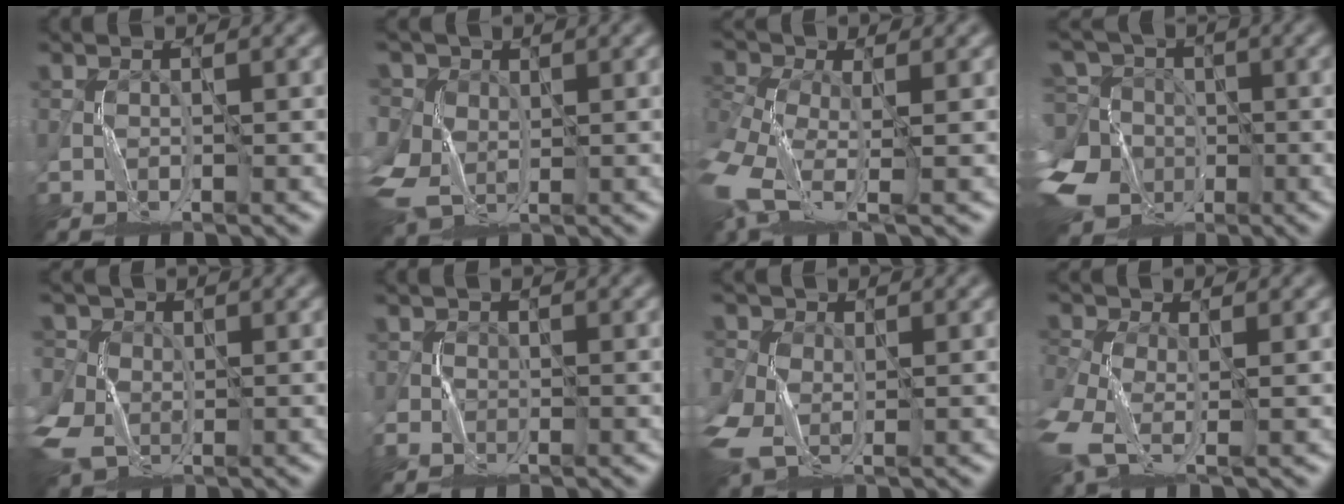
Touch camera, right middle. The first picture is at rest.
{"total": 6.0, "force": [0.4, 5.3, 2.9], "torque": [-0.101, -0.006, 0.017]}
{"total": 6.4, "force": [-2.2, 3.6, 4.8], "torque": [-0.112, -0.015, -0.052]}
{"total": 10.6, "force": [-4.0, 8.7, 4.6], "torque": [-0.112, -0.019, -0.075]}
{"total": 5.5, "force": [-0.2, 4.8, 2.6], "torque": [-0.084, -0.012, 0.003]}
{"total": 1.0, "force": [-0.1, 0.8, -0.7], "torque": [0.017, -0.003, -0.001]}
{"total": 5.6, "force": [-0.8, 4.6, 3.2], "torque": [-0.098, -0.023, -0.014]}
{"total": 5.2, "force": [-1.3, 3.4, 3.8], "torque": [-0.104, -0.023, -0.032]}